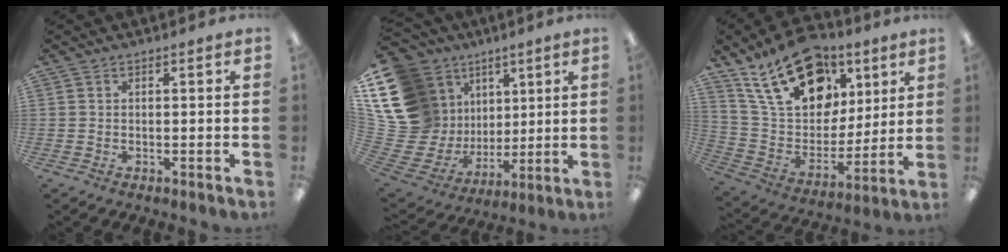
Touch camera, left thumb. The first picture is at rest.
{"total": 22.5, "force": [8.0, 17.9, 10.9], "torque": [-0.229, -0.071, 0.197]}
{"total": 22.8, "force": [13.0, 14.1, 12.3], "torque": [-0.204, -0.057, 0.237]}